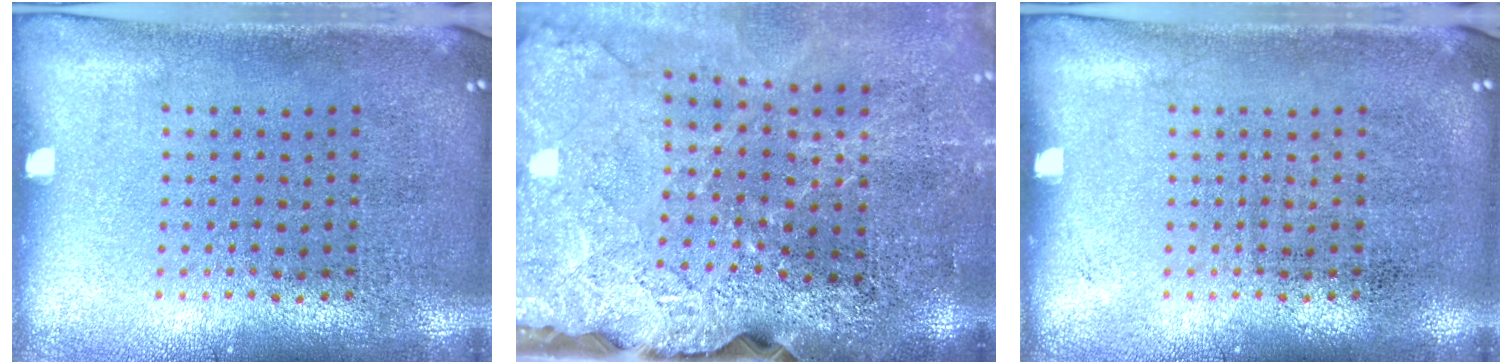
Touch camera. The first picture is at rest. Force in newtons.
{"total": 4.0, "press": 3.4, "slide": 2.1}
{"total": 0.0}